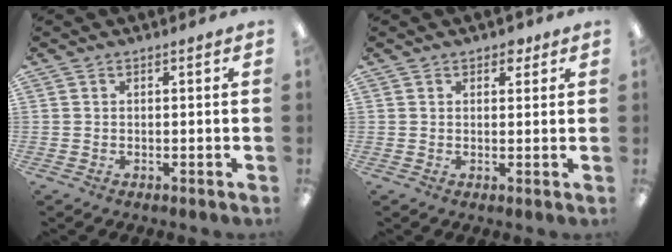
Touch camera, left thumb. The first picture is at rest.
{"total": 2.5, "force": [1.7, 1.6, 0.9], "torque": [-0.002, -0.003, 0.027]}